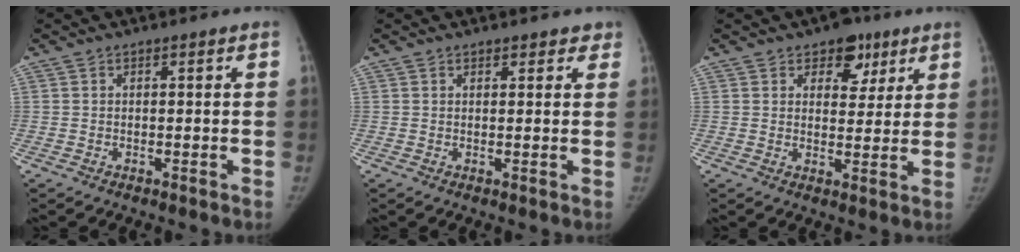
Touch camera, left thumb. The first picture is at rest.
{"total": 2.5, "force": [2.0, 1.4, 0.6], "torque": [0.026, -0.004, 0.017]}
{"total": 7.0, "force": [4.0, 4.6, 3.3], "torque": [-0.005, -0.016, 0.055]}